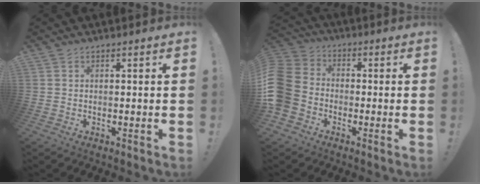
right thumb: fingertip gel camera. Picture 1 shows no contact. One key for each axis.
{"total": 11.9, "fx": -3.7, "fy": 9.5, "fz": 6.1, "tx": -0.127, "ty": 0.034, "tz": -0.066}